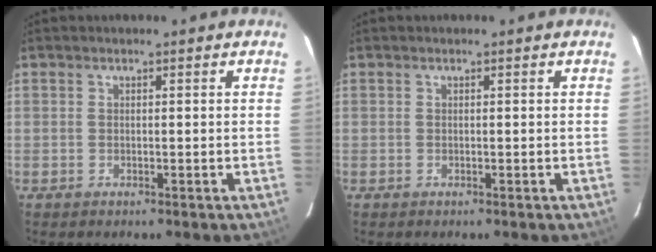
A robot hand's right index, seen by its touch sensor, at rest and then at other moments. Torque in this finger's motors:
{"motor_torque": [0.00, 0.00, 0.01, 0.01]}